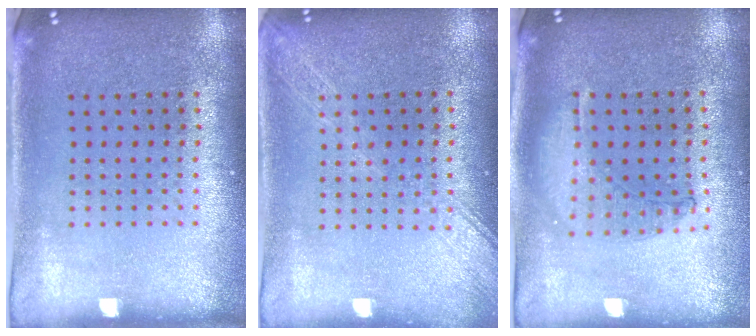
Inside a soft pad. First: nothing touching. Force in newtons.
{"total": 1.6, "press": 1.6, "slide": 0.3}
{"total": 1.0, "press": 1.0, "slide": 0.1}